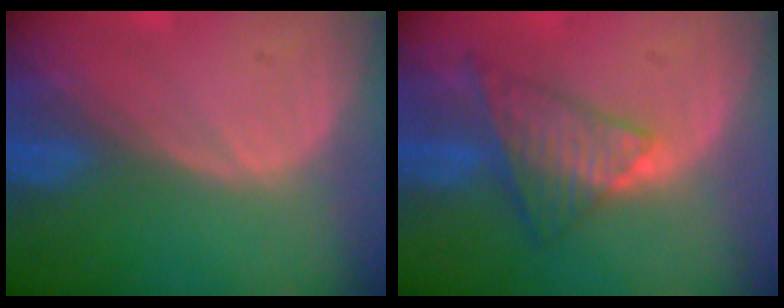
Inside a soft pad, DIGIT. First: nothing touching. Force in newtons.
{"total": 7.5, "press": 6.5, "slide": 3.8}